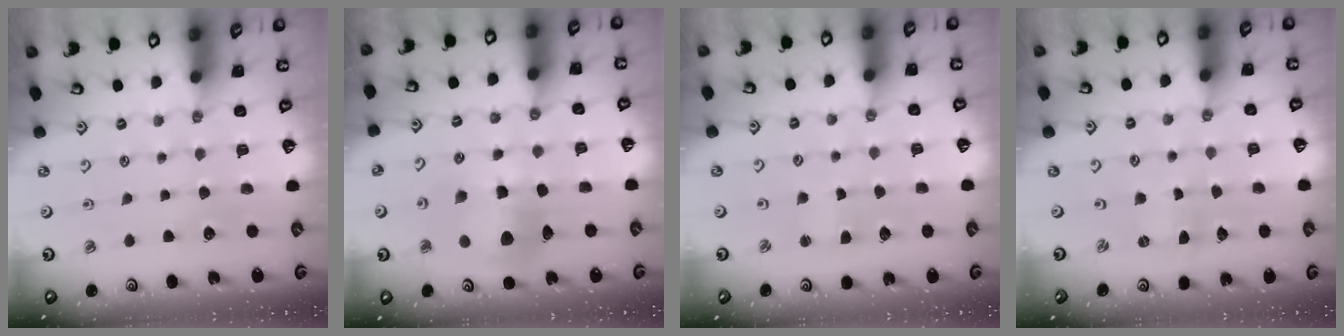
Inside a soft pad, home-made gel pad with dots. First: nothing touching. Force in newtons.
{"total": 10.5, "press": 10.4, "slide": 1.2}
{"total": 1.9, "press": 1.9, "slide": 0.3}
{"total": 0.0}